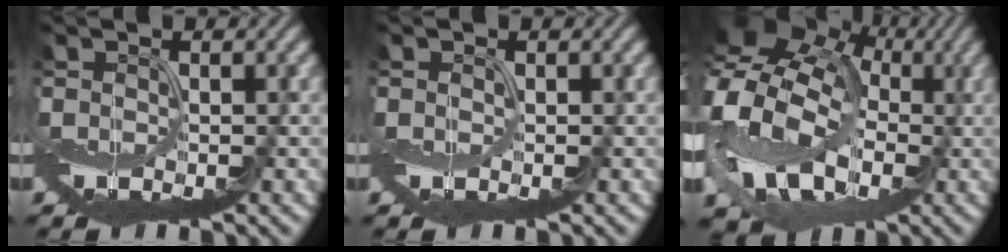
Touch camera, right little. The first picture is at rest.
{"total": 0.0}
{"total": 16.8, "force": [0.0, 13.8, 9.6], "torque": [-0.216, 0.002, -0.011]}